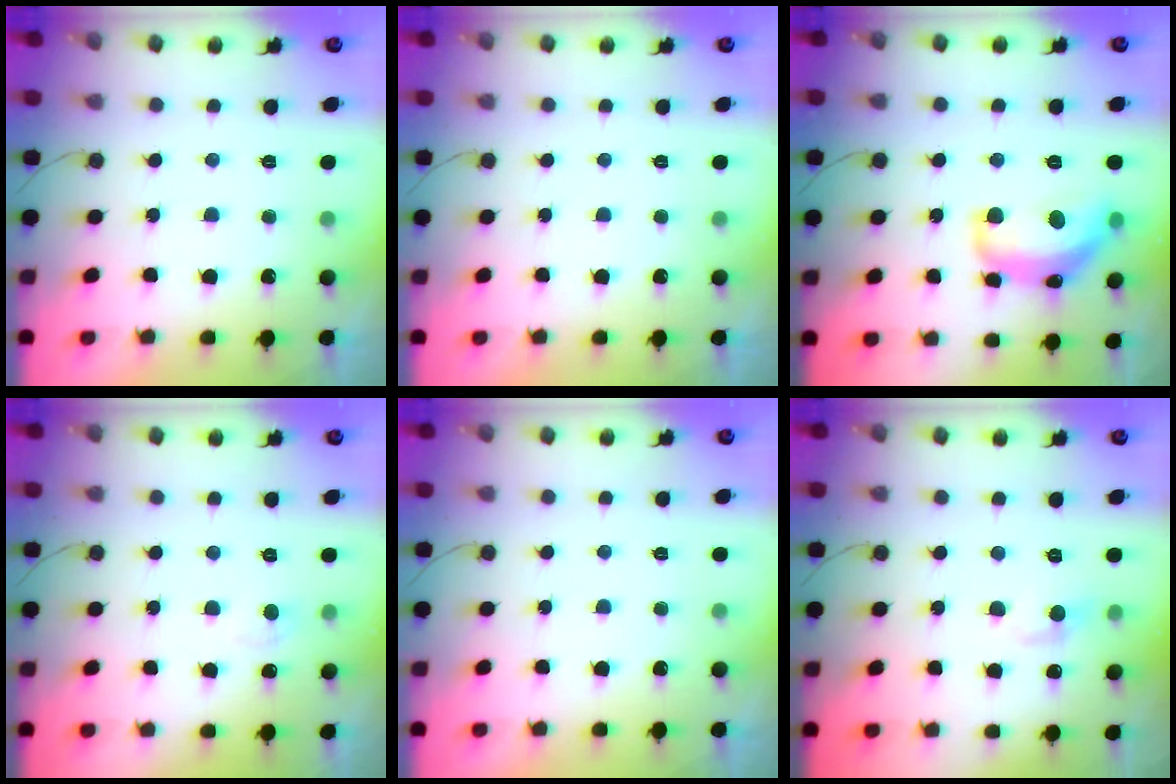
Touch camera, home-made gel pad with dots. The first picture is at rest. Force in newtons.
{"total": 0.0}
{"total": 15.4, "press": 15.4, "slide": 0.7}
{"total": 2.5, "press": 2.4, "slide": 0.4}
{"total": 0.0}
{"total": 2.8, "press": 2.8, "slide": 0.4}